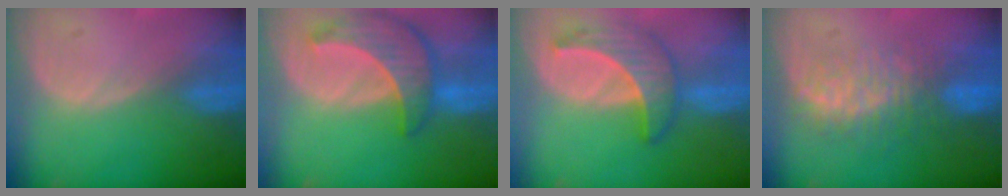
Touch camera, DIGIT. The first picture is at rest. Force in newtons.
{"total": 8.7, "press": 7.9, "slide": 3.7}
{"total": 6.9, "press": 6.4, "slide": 2.8}
{"total": 8.3, "press": 7.6, "slide": 3.4}